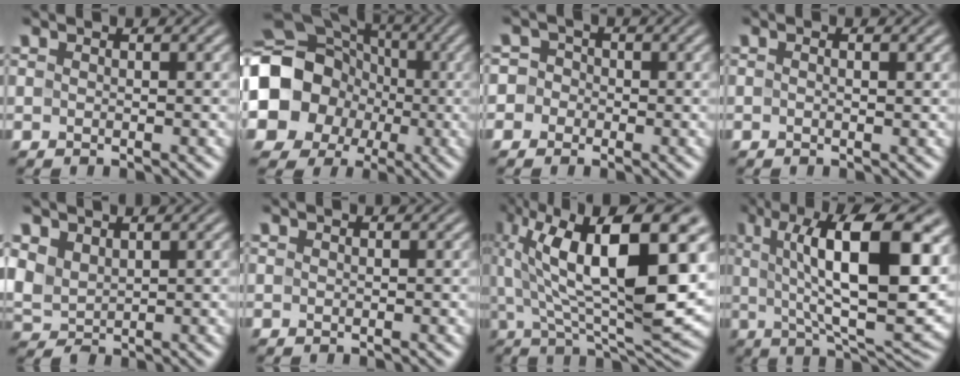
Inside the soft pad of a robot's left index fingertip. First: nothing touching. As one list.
[{"total": 16.6, "force": [-2.1, 15.0, 6.7], "torque": [-0.145, -0.003, -0.077]}, {"total": 3.7, "force": [-1.0, 3.5, 0.8], "torque": [0.015, 0.021, -0.054]}, {"total": 0.9, "force": [0.2, 0.2, 0.9], "torque": [-0.013, -0.005, 0.001]}, {"total": 3.3, "force": [1.6, 2.2, 1.9], "torque": [-0.055, 0.004, 0.032]}, {"total": 0.0}, {"total": 14.7, "force": [4.5, 4.4, 13.3], "torque": [-0.216, 0.013, 0.075]}, {"total": 14.5, "force": [3.6, 4.5, 13.3], "torque": [-0.191, 0.006, 0.053]}]